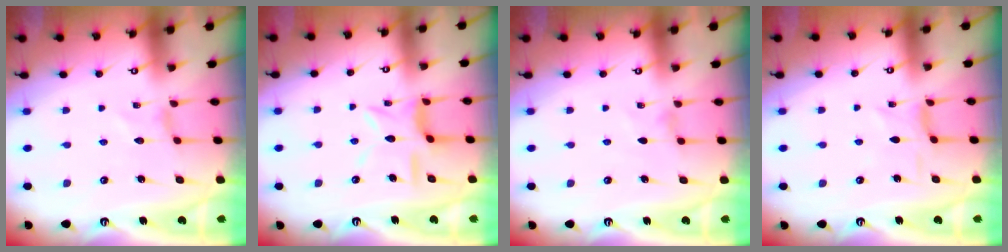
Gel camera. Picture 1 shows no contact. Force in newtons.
{"total": 10.6, "press": 10.5, "slide": 0.8}
{"total": 0.9, "press": 0.8, "slide": 0.2}
{"total": 1.5, "press": 1.3, "slide": 0.6}